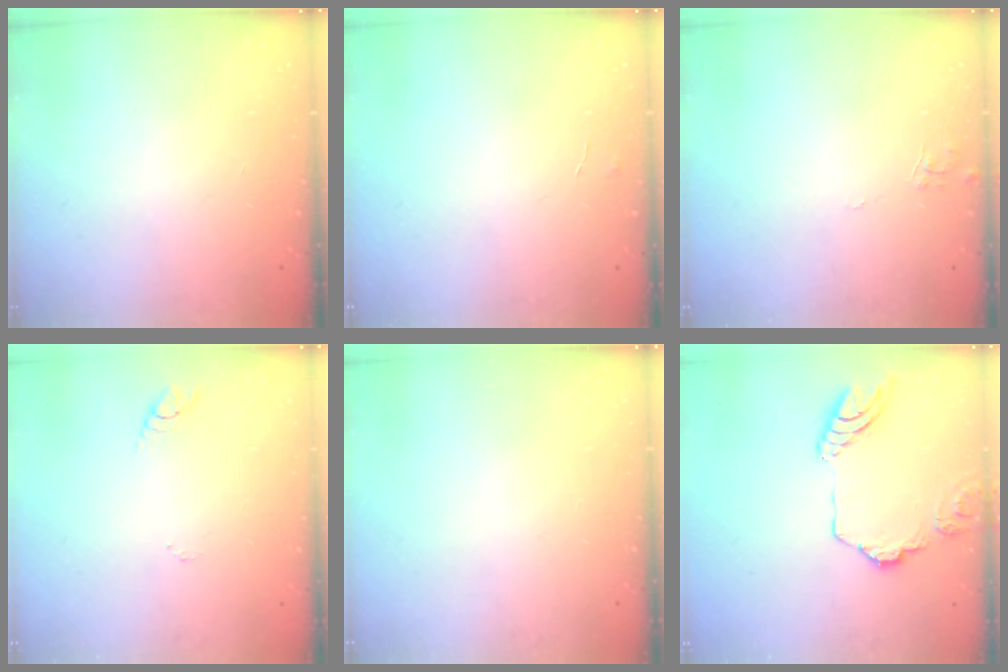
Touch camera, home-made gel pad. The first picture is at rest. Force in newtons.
{"total": 3.6, "press": 3.6, "slide": 0.3}
{"total": 5.2, "press": 5.2, "slide": 0.5}
{"total": 2.7, "press": 2.7, "slide": 0.2}
{"total": 0.0}
{"total": 13.8, "press": 13.7, "slide": 1.9}